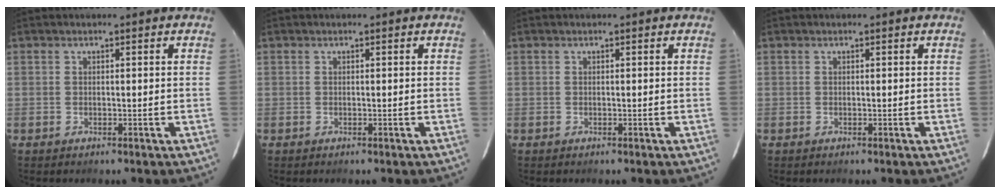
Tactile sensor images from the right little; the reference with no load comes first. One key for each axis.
{"total": 0.0}
{"total": 0.0}
{"total": 0.0}